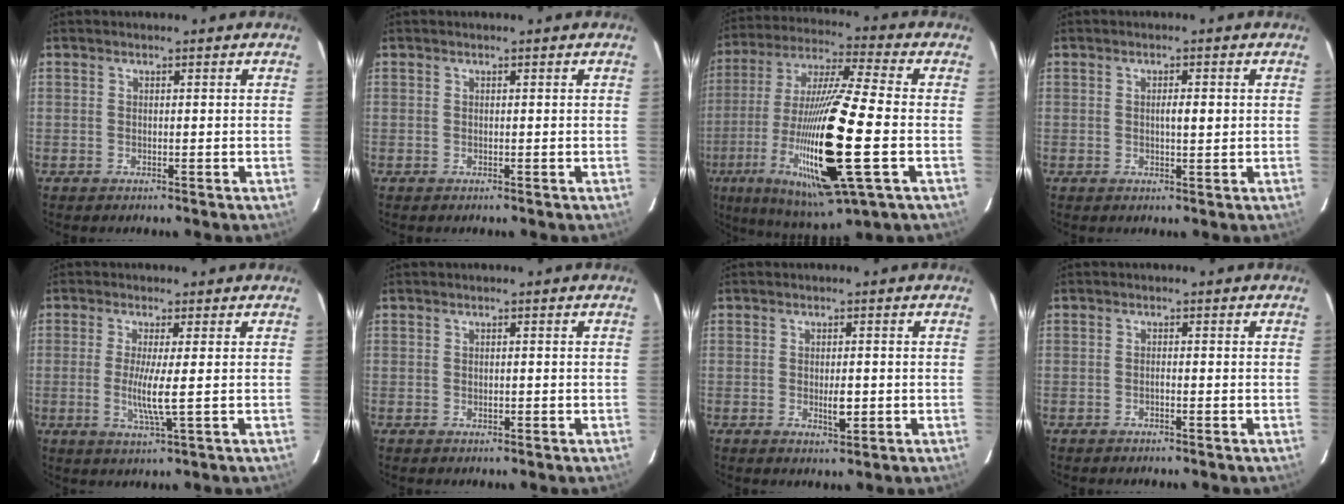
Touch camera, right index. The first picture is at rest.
{"total": 0.0}
{"total": 22.5, "force": [-5.7, 1.5, 21.8], "torque": [-0.440, -0.036, -0.102]}
{"total": 2.2, "force": [0.3, 0.4, 2.1], "torque": [-0.035, 0.001, 0.004]}
{"total": 5.1, "force": [-0.3, -0.4, 5.0], "torque": [-0.102, -0.014, -0.008]}
{"total": 0.7, "force": [-0.1, 0.4, 0.6], "torque": [-0.009, 0.000, 0.000]}
{"total": 2.9, "force": [-0.5, 0.8, 2.7], "torque": [-0.044, -0.002, -0.006]}
{"total": 0.8, "force": [-0.4, -0.1, 0.6], "torque": [-0.010, 0.002, -0.008]}